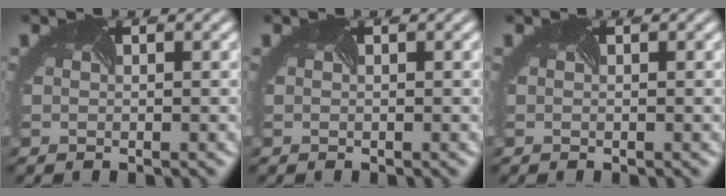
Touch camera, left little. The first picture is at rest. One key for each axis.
{"total": 0.0}
{"total": 0.0}